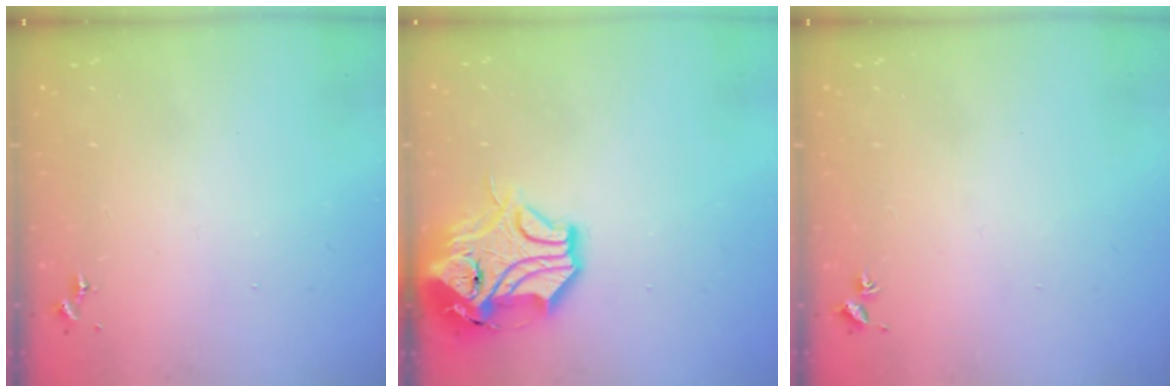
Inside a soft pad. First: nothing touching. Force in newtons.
{"total": 14.6, "press": 14.5, "slide": 1.7}
{"total": 1.5, "press": 1.5, "slide": 0.2}